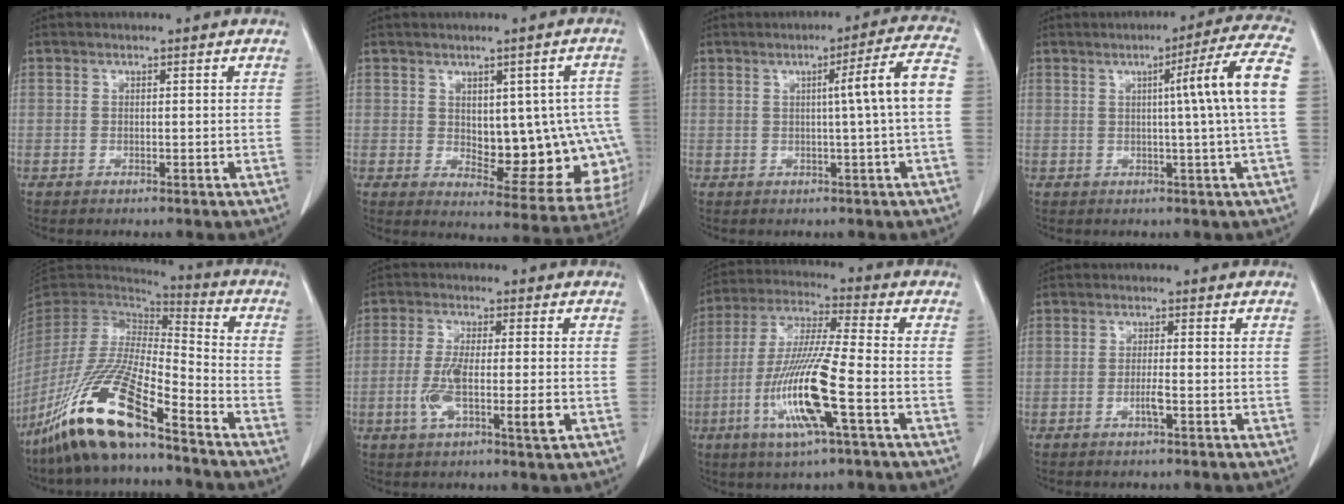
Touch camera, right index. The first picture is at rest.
{"total": 15.3, "force": [-0.4, 7.1, 13.6], "torque": [-0.132, 0.015, 0.021]}
{"total": 7.6, "force": [0.1, -1.4, 7.5], "torque": [-0.103, 0.011, 0.003]}
{"total": 10.2, "force": [1.0, -2.2, 9.9], "torque": [-0.129, 0.007, 0.011]}
{"total": 17.8, "force": [-11.7, 2.6, 13.2], "torque": [-0.281, -0.039, -0.225]}
{"total": 7.9, "force": [-2.0, 1.1, 7.6], "torque": [-0.140, -0.003, -0.034]}
{"total": 14.7, "force": [-4.8, 0.4, 13.9], "torque": [-0.286, -0.013, -0.093]}
{"total": 2.1, "force": [-0.8, -0.1, 1.9], "torque": [-0.036, 0.000, -0.014]}